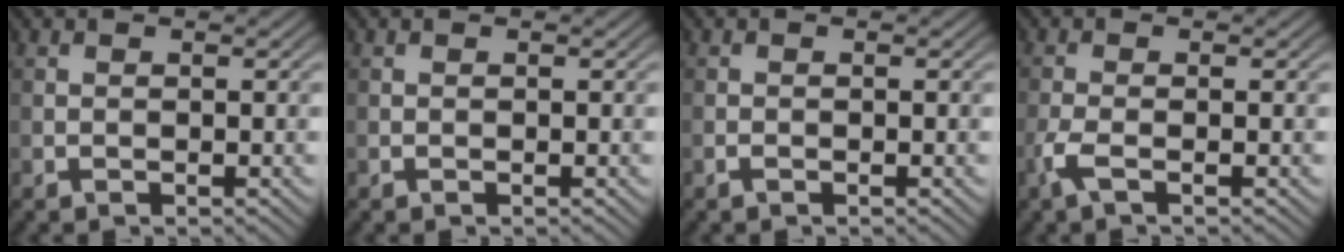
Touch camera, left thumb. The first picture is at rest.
{"total": 0.0}
{"total": 0.5, "force": [-0.4, 0.2, 0.3], "torque": [-0.005, 0.000, -0.006]}
{"total": 2.5, "force": [-1.2, 0.5, 2.1], "torque": [-0.053, 0.002, -0.033]}